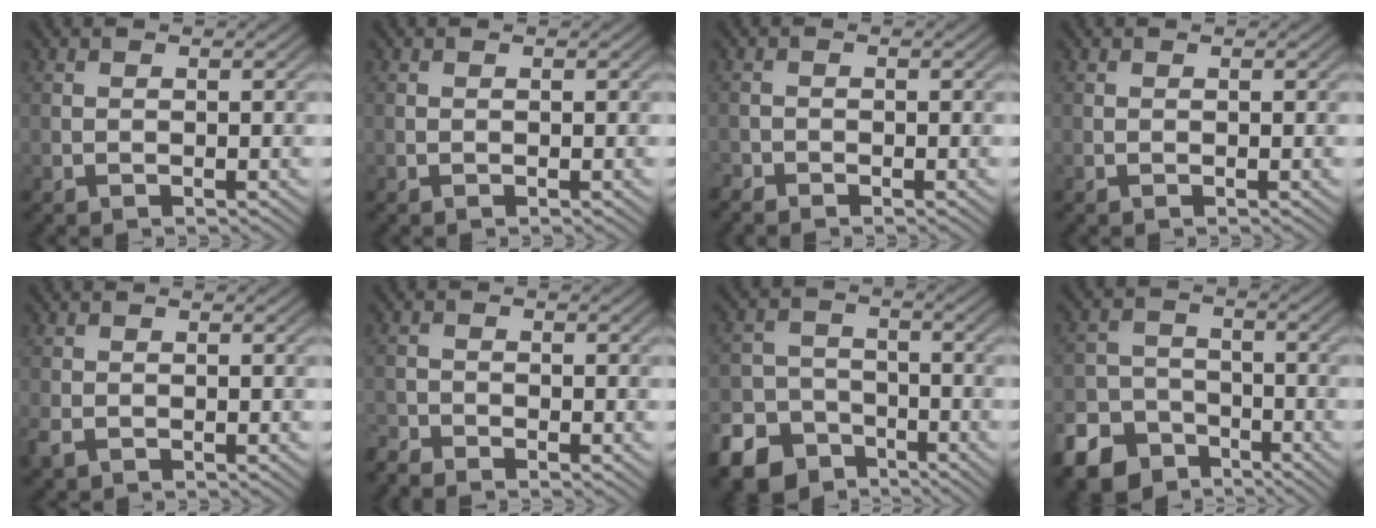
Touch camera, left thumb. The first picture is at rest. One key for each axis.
{"total": 0.0}
{"total": 1.3, "fx": -1.3, "fy": 0.4, "fz": 0.2, "tx": -0.005, "ty": -0.004, "tz": -0.031}
{"total": 0.0}
{"total": 1.9, "fx": -1.0, "fy": 1.2, "fz": 1.0, "tx": -0.031, "ty": -0.007, "tz": -0.023}
{"total": 2.2, "fx": -2.2, "fy": 0.3, "fz": 0.4, "tx": -0.011, "ty": -0.006, "tz": -0.053}
{"total": 10.3, "fx": -6.8, "fy": 7.0, "fz": 3.3, "tx": -0.078, "ty": -0.034, "tz": -0.125}
{"total": 10.0, "fx": -6.7, "fy": 6.8, "fz": 3.2, "tx": -0.077, "ty": -0.033, "tz": -0.123}